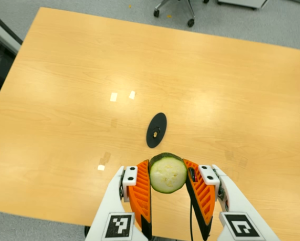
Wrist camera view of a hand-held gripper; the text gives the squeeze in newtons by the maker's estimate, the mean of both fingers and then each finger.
{"total": 12.2, "left": 13.3, "right": 11.1}